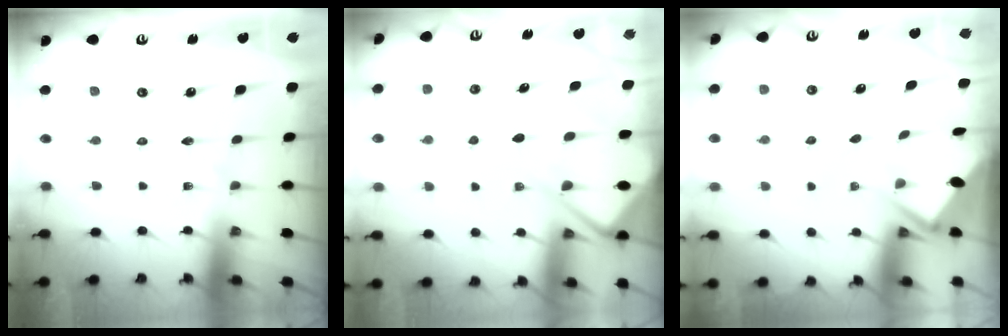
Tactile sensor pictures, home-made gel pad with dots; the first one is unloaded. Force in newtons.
{"total": 8.4, "press": 8.3, "slide": 0.9}
{"total": 2.7, "press": 2.7, "slide": 0.4}